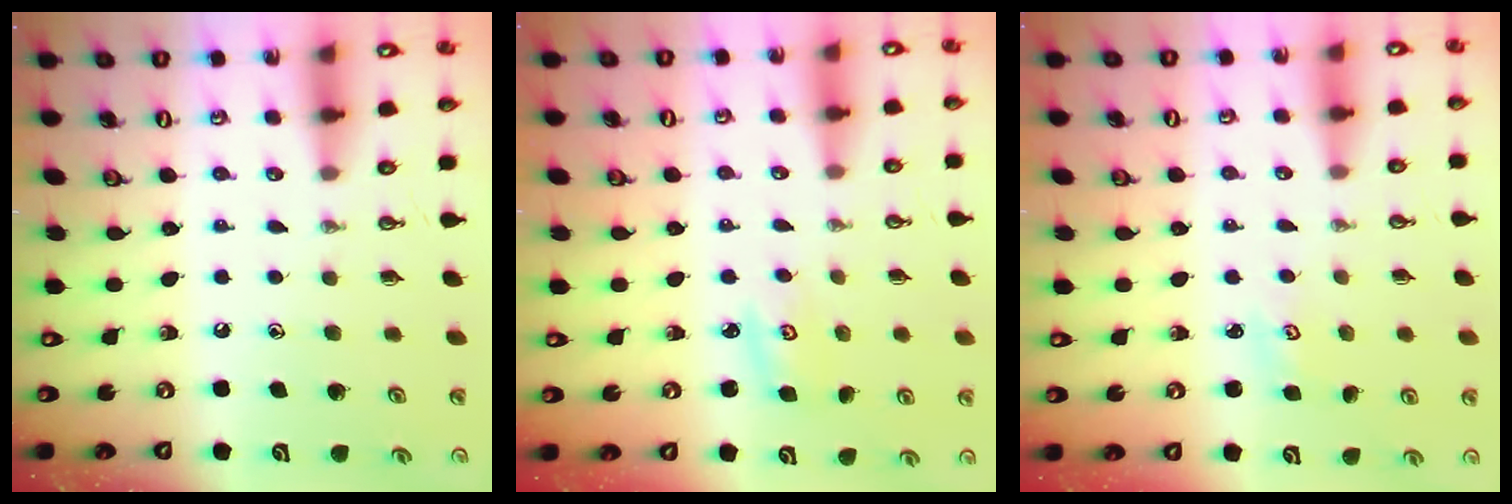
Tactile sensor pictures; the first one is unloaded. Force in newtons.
{"total": 2.3, "press": 2.3, "slide": 0.2}
{"total": 2.0, "press": 2.0, "slide": 0.3}